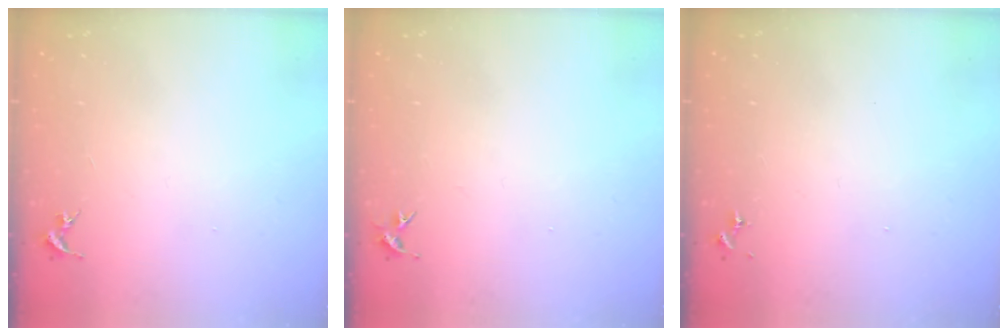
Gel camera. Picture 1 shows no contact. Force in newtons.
{"total": 3.6, "press": 3.5, "slide": 0.4}
{"total": 0.0}